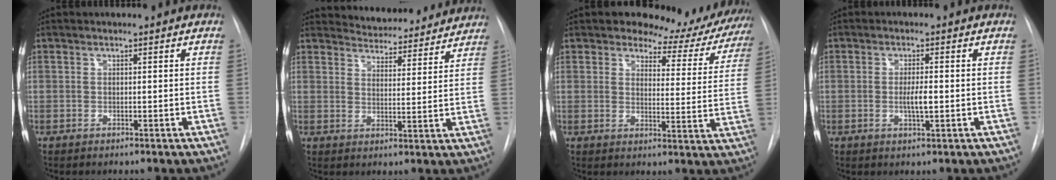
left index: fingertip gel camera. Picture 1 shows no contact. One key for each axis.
{"total": 13.2, "fx": 12.7, "fy": 3.0, "fz": 2.3, "tx": -0.014, "ty": -0.004, "tz": 0.156}
{"total": 13.3, "fx": 12.1, "fy": 5.0, "fz": 2.3, "tx": 0.003, "ty": -0.035, "tz": 0.118}
{"total": 3.0, "fx": -0.4, "fy": 0.5, "fz": 2.9, "tx": -0.054, "ty": -0.002, "tz": -0.006}